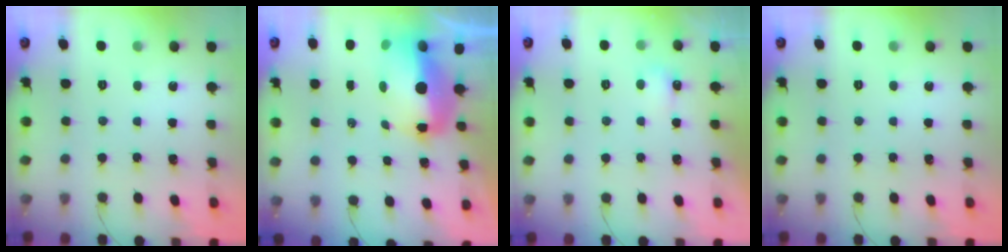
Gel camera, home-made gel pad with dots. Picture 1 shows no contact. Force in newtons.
{"total": 11.9, "press": 11.7, "slide": 2.3}
{"total": 3.0, "press": 3.0, "slide": 0.6}
{"total": 0.0}